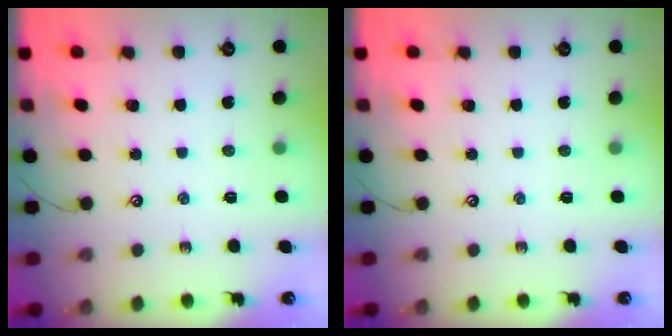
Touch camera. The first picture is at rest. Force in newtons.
{"total": 0.0}